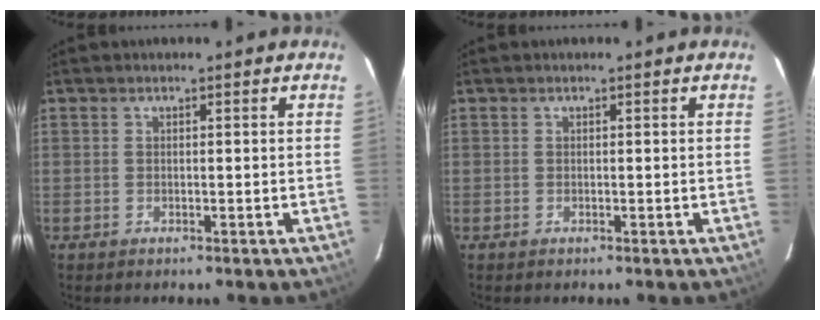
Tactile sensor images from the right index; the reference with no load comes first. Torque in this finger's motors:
{"motor_torque": [0.00, 0.00, 0.00, 0.00]}